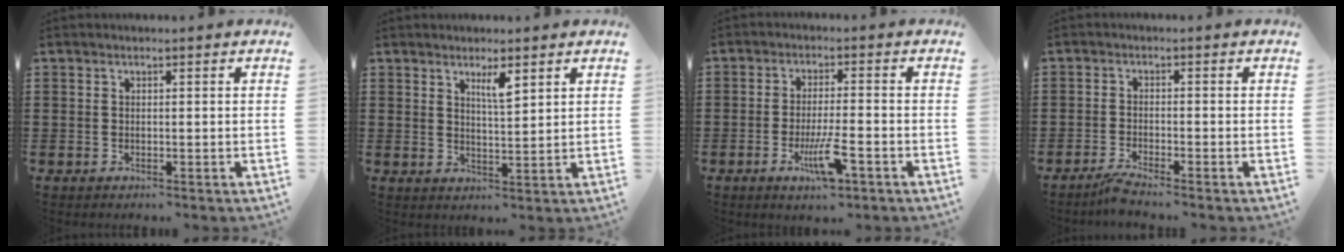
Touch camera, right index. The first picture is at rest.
{"total": 3.3, "force": [2.2, 0.6, 2.4], "torque": [-0.042, 0.001, 0.035]}
{"total": 6.8, "force": [-3.2, 1.1, 6.0], "torque": [-0.119, -0.014, -0.057]}
{"total": 2.2, "force": [-2.0, -0.2, 0.8], "torque": [-0.023, -0.002, -0.040]}